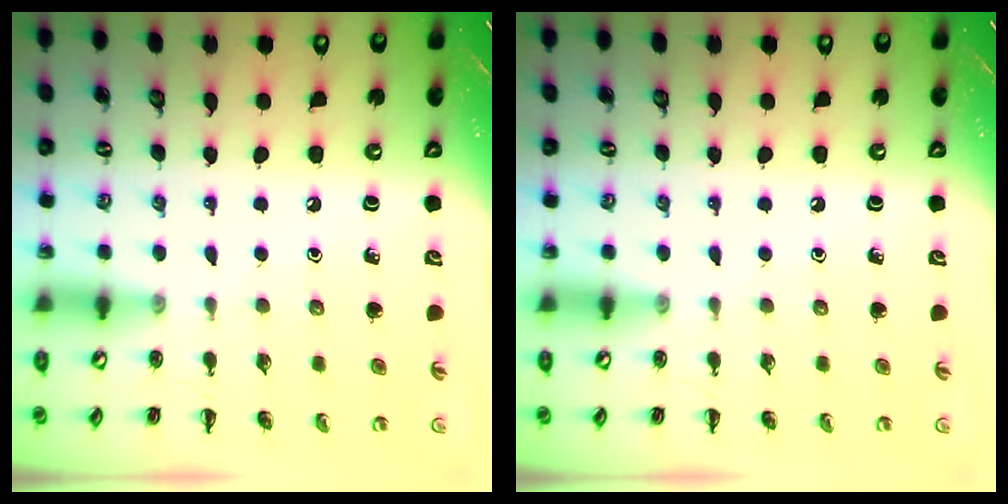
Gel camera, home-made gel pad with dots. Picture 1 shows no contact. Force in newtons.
{"total": 0.0}